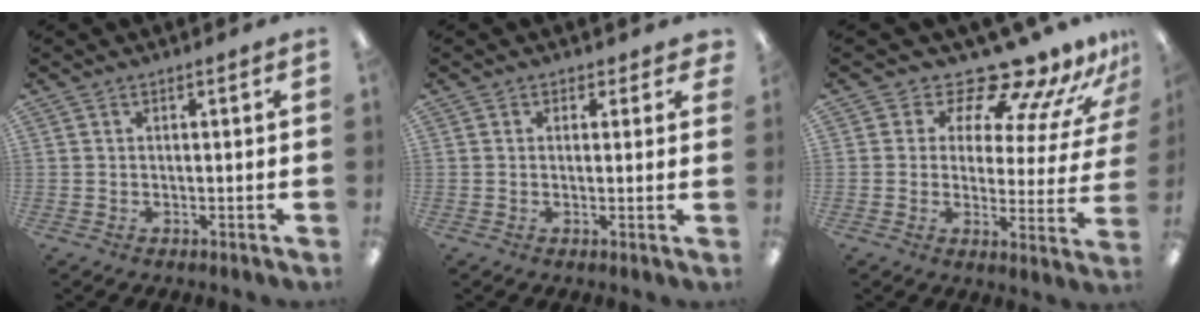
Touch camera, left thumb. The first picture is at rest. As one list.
[{"total": 1.6, "force": [1.1, 1.1, 0.3], "torque": [0.009, -0.004, 0.017]}, {"total": 12.8, "force": [11.6, 2.8, 4.6], "torque": [-0.084, -0.104, 0.200]}]